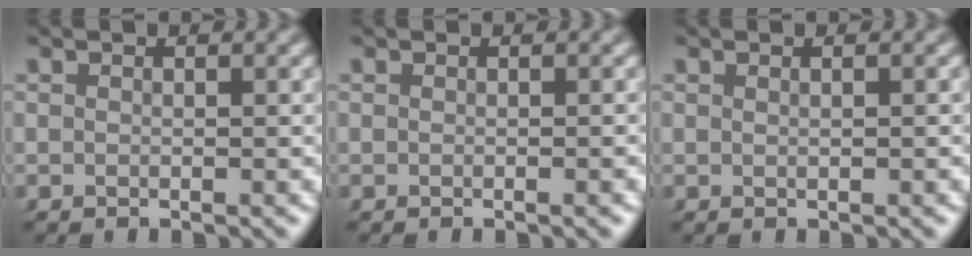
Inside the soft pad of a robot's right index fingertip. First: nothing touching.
{"total": 0.0}
{"total": 0.6, "force": [0.1, -0.1, 0.6], "torque": [-0.010, 0.001, 0.003]}